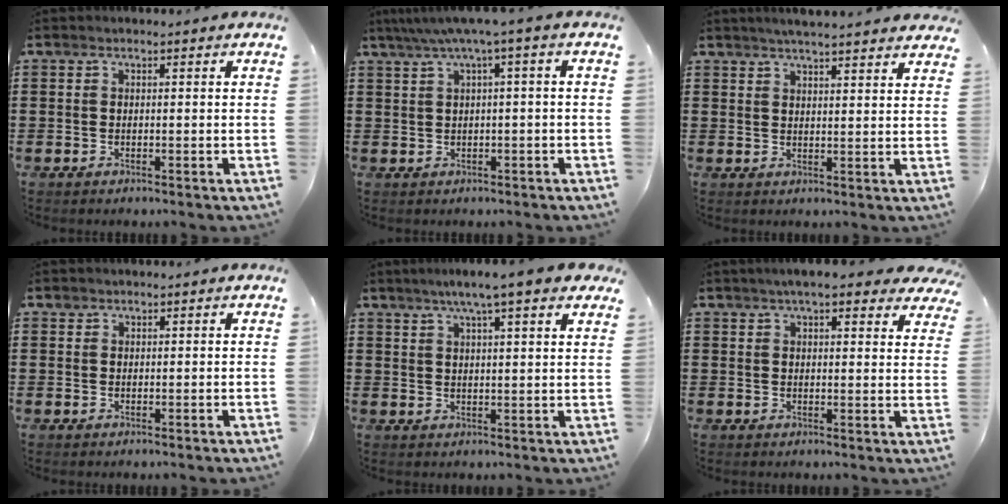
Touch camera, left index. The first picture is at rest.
{"total": 3.4, "force": [0.5, -0.2, 3.4], "torque": [-0.064, -0.003, 0.004]}
{"total": 3.3, "force": [3.2, -0.4, 0.8], "torque": [-0.025, -0.008, 0.057]}
{"total": 0.8, "force": [0.6, 0.5, 0.1], "torque": [-0.006, 0.002, 0.013]}
{"total": 6.1, "force": [4.6, 0.2, 3.9], "torque": [-0.081, -0.007, 0.077]}
{"total": 5.4, "force": [4.5, 1.0, 2.9], "torque": [-0.061, -0.003, 0.079]}